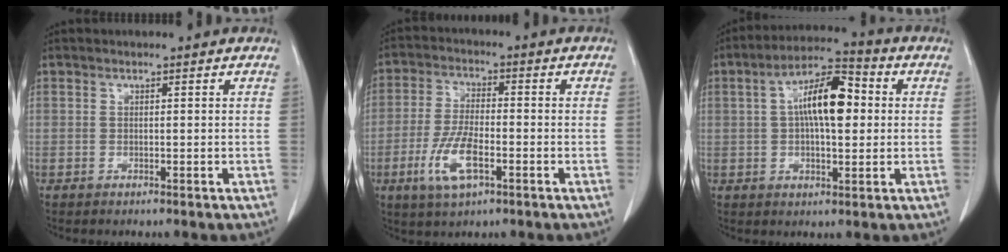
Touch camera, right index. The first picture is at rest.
{"total": 8.2, "force": [-3.4, 2.9, 6.9], "torque": [-0.148, -0.005, -0.063]}
{"total": 10.9, "force": [1.5, 3.7, 10.2], "torque": [-0.187, 0.026, 0.020]}